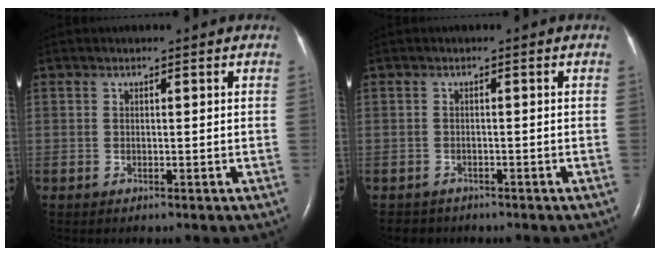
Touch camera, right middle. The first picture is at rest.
{"total": 1.9, "force": [-1.6, 1.0, -0.3], "torque": [-0.001, 0.002, -0.026]}